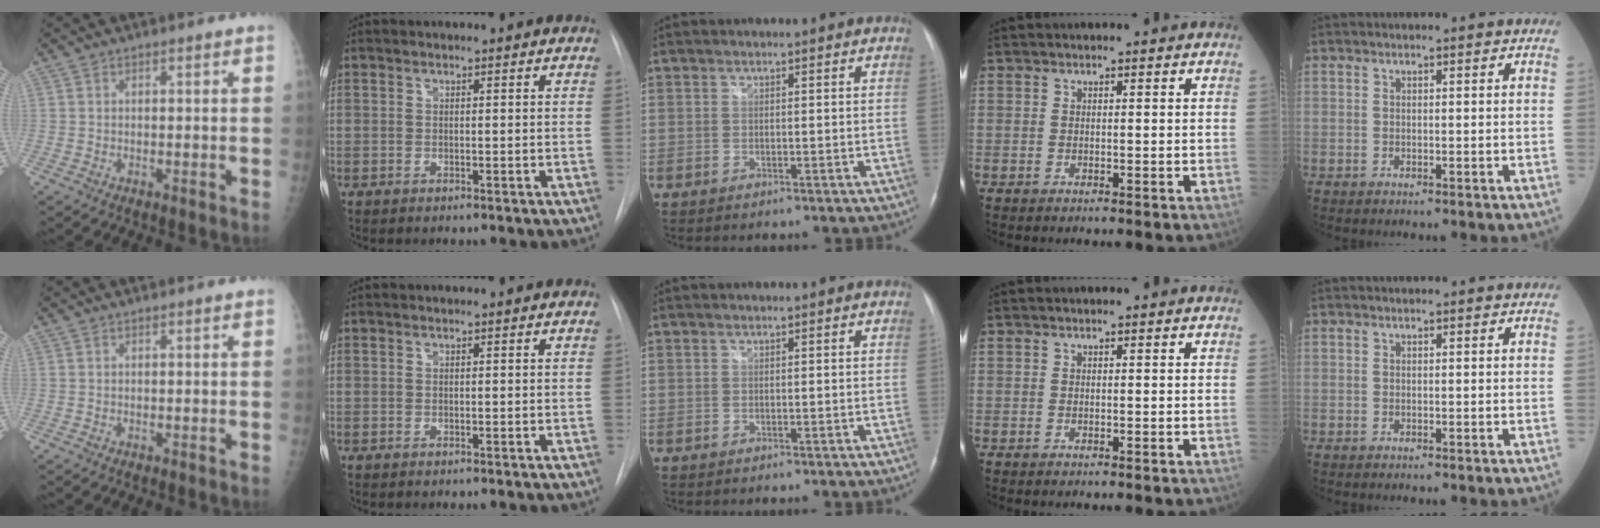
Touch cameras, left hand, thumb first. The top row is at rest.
{}